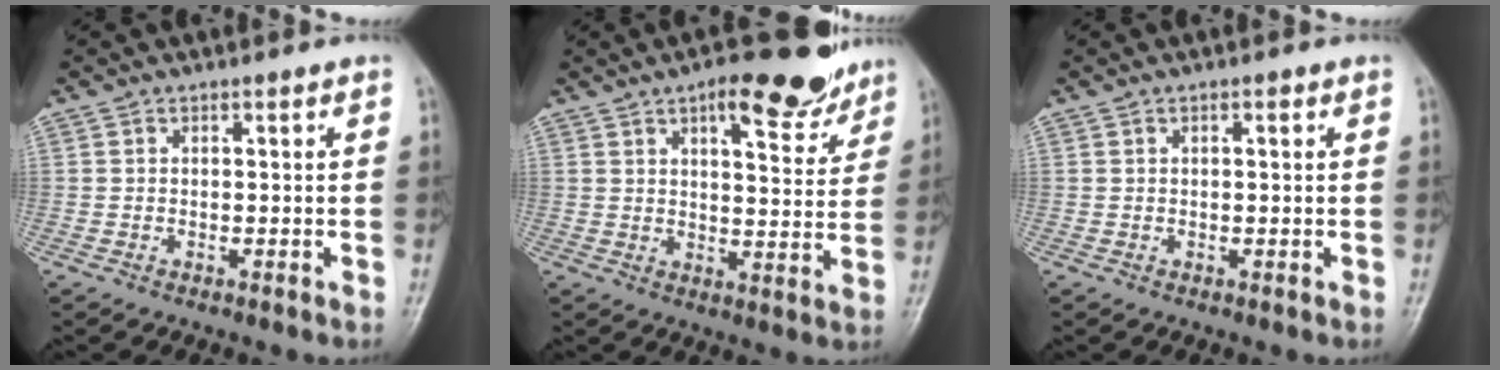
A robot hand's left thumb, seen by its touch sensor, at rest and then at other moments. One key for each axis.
{"total": 12.1, "fx": 7.9, "fy": 4.6, "fz": 8.0, "tx": -0.071, "ty": -0.034, "tz": 0.107}
{"total": 0.9, "fx": 0.4, "fy": 0.3, "fz": 0.8, "tx": -0.012, "ty": 0.002, "tz": 0.004}